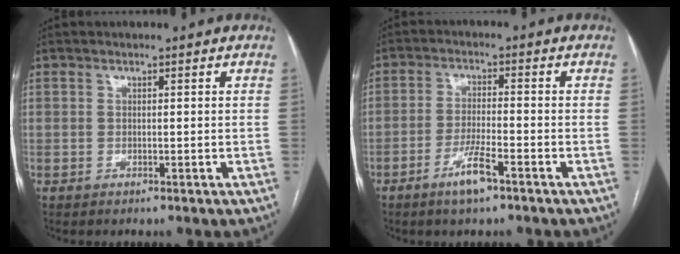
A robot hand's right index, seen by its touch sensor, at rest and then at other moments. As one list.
[{"total": 5.4, "force": [-3.3, 0.6, 4.2], "torque": [-0.081, -0.004, -0.061]}]